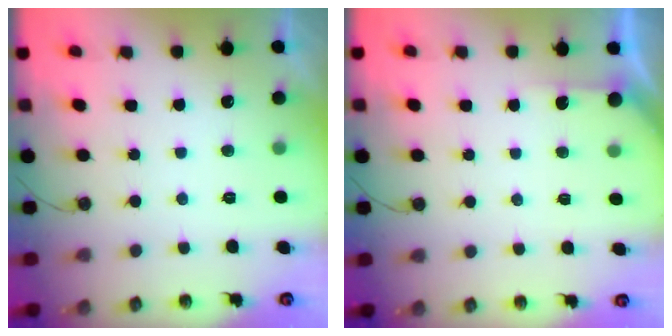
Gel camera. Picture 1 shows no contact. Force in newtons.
{"total": 2.7, "press": 2.7, "slide": 0.3}